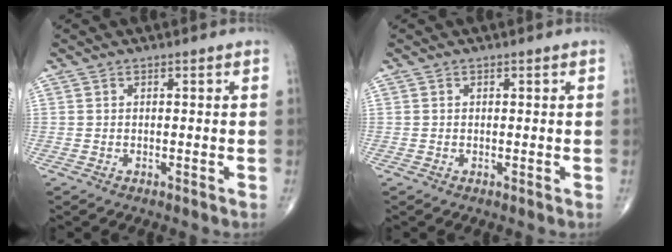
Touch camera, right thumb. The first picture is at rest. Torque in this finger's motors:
{"motor_torque": [-0.10, 0.16, 0.13, -0.07, 0.02]}